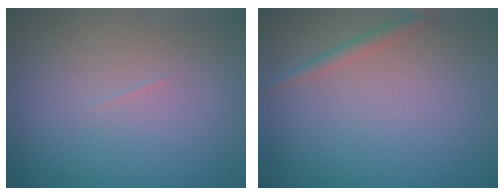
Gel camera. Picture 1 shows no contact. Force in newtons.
{"total": 1.2, "press": 1.2, "slide": 0.0}